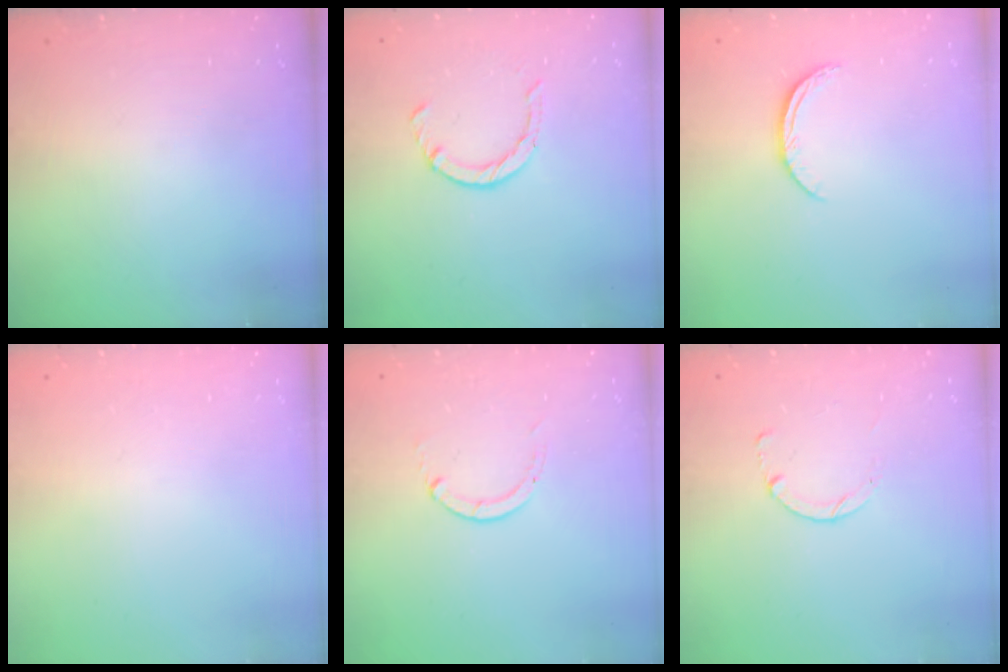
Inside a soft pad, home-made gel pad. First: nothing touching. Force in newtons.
{"total": 4.1, "press": 4.0, "slide": 0.4}
{"total": 6.2, "press": 6.1, "slide": 0.7}
{"total": 2.6, "press": 2.6, "slide": 0.2}
{"total": 0.0}
{"total": 0.0}